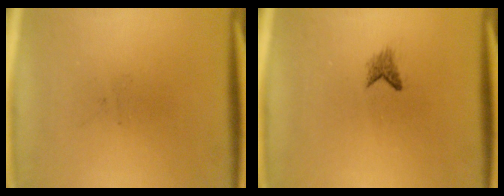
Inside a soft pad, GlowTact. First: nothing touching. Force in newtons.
{"total": 1.2}